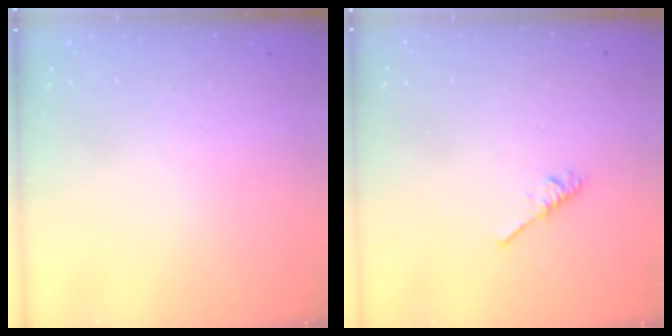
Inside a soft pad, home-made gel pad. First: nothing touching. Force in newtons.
{"total": 1.9, "press": 1.9, "slide": 0.4}